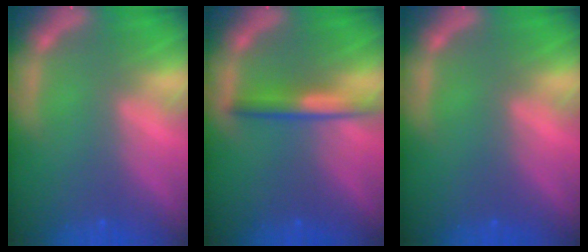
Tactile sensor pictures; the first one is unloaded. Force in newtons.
{"total": 3.0}
{"total": 0.0}